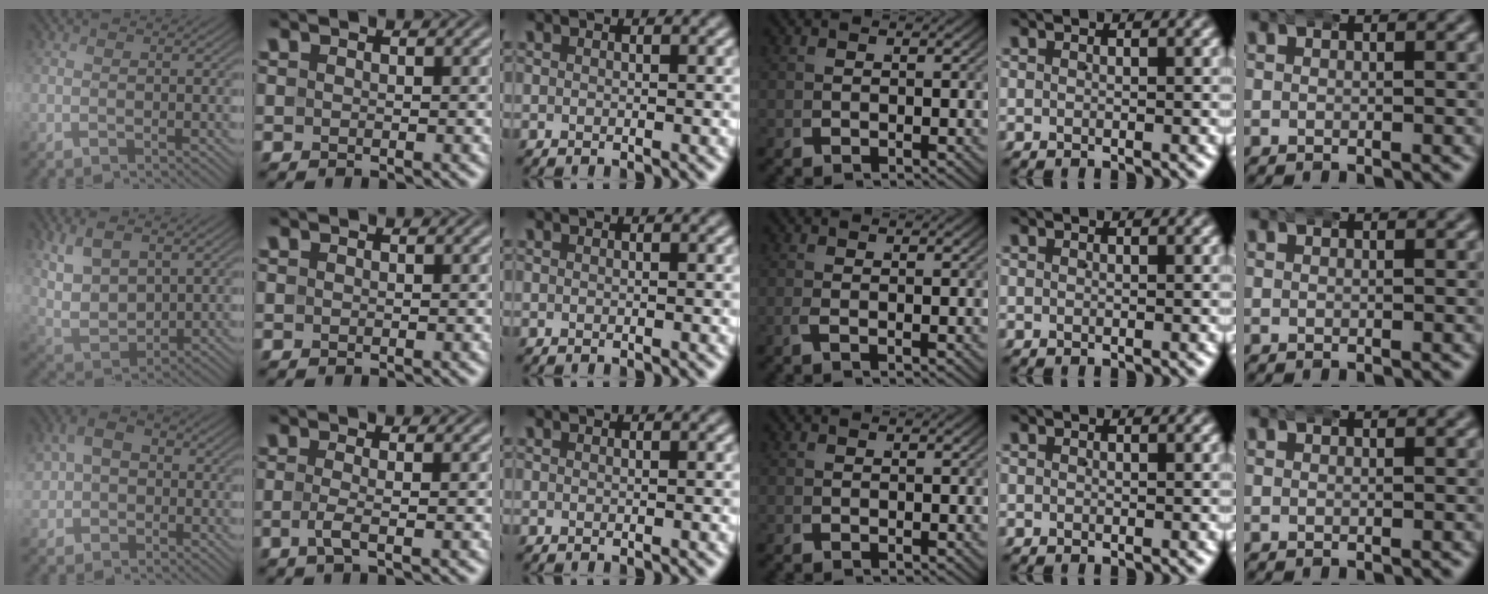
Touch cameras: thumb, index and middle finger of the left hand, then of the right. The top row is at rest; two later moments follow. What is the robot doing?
{"motion": "wrap", "object": "aluminum foil"}